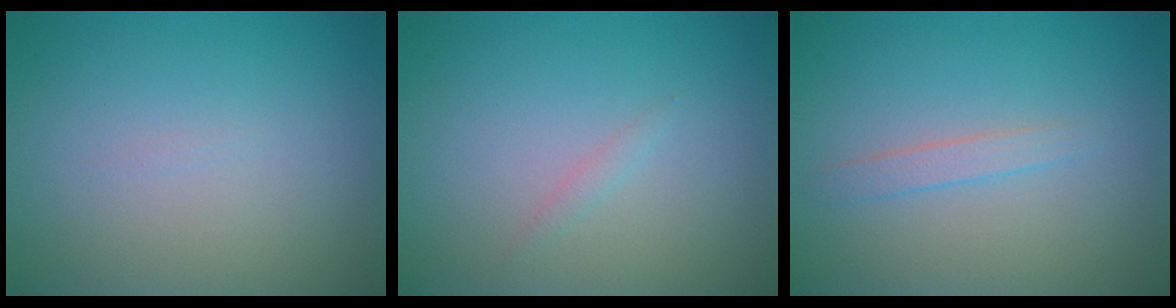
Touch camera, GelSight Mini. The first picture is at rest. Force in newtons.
{"total": 0.6, "press": 0.6, "slide": 0.1}
{"total": 1.2, "press": 1.2, "slide": 0.0}